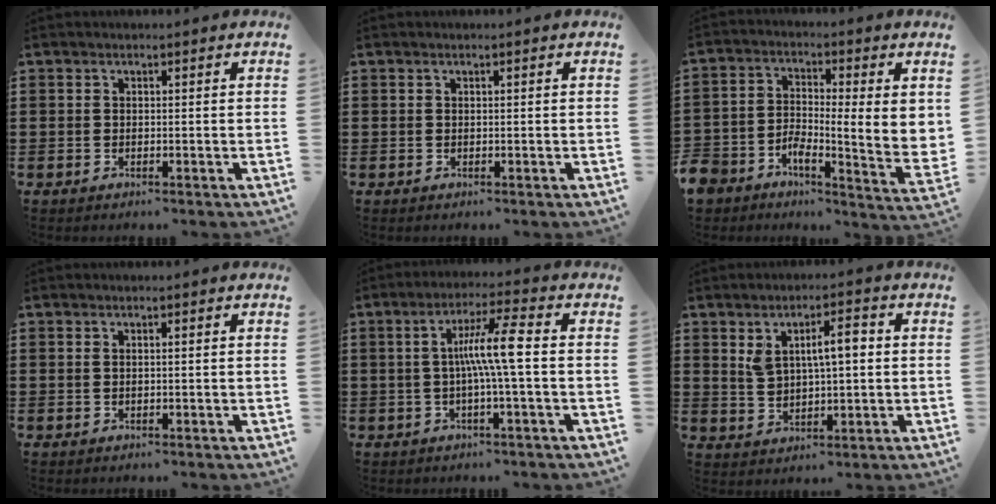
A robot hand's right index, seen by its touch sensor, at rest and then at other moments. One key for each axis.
{"total": 0.0}
{"total": 6.7, "fx": -1.6, "fy": 3.2, "fz": 5.7, "tx": -0.111, "ty": -0.010, "tz": -0.030}
{"total": 0.5, "fx": 0.2, "fy": 0.1, "fz": 0.5, "tx": -0.010, "ty": 0.000, "tz": 0.003}
{"total": 7.7, "fx": -0.1, "fy": 0.0, "fz": 7.7, "tx": -0.142, "ty": 0.004, "tz": -0.012}
{"total": 6.2, "fx": 1.6, "fy": 2.4, "fz": 5.4, "tx": -0.103, "ty": 0.006, "tz": 0.024}